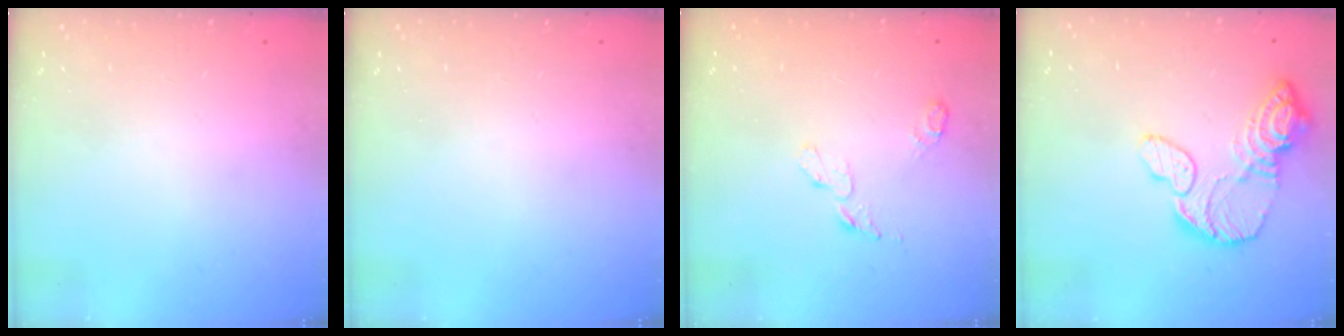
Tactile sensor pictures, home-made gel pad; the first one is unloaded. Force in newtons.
{"total": 0.0}
{"total": 5.0, "press": 5.0, "slide": 0.6}
{"total": 12.9, "press": 12.8, "slide": 1.3}